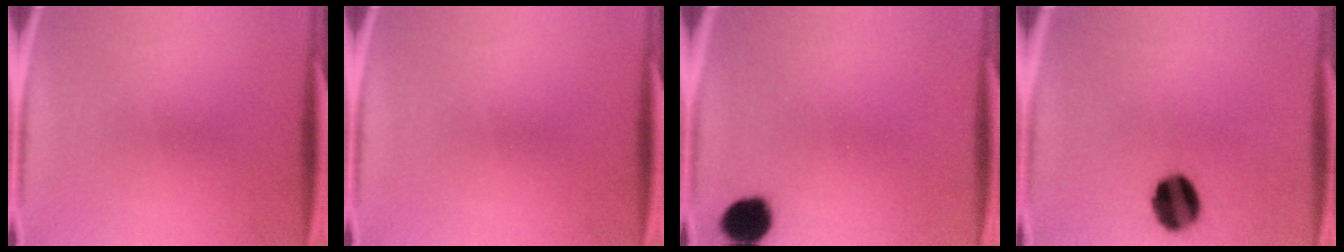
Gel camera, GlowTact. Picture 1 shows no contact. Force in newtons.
{"total": 0.0}
{"total": 7.2}
{"total": 11.7}